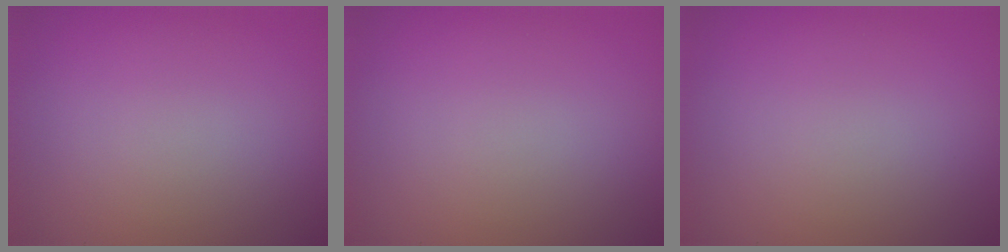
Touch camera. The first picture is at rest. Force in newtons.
{"total": 0.0}
{"total": 0.0}